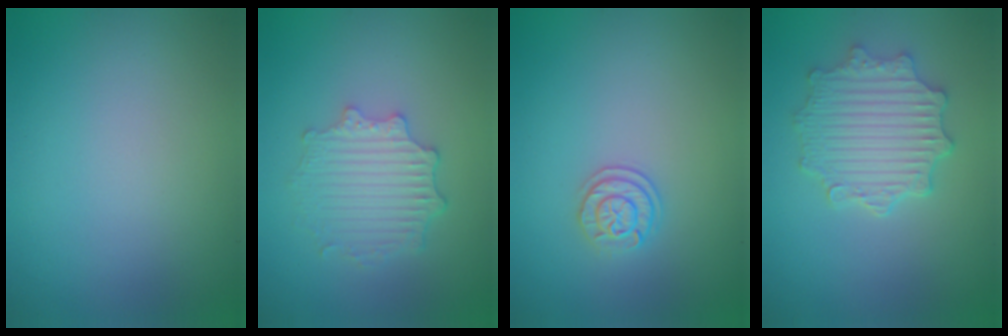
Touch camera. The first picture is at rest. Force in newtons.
{"total": 3.9, "press": 3.1, "slide": 2.3}
{"total": 1.9, "press": 1.8, "slide": 0.5}
{"total": 4.9, "press": 4.0, "slide": 2.9}